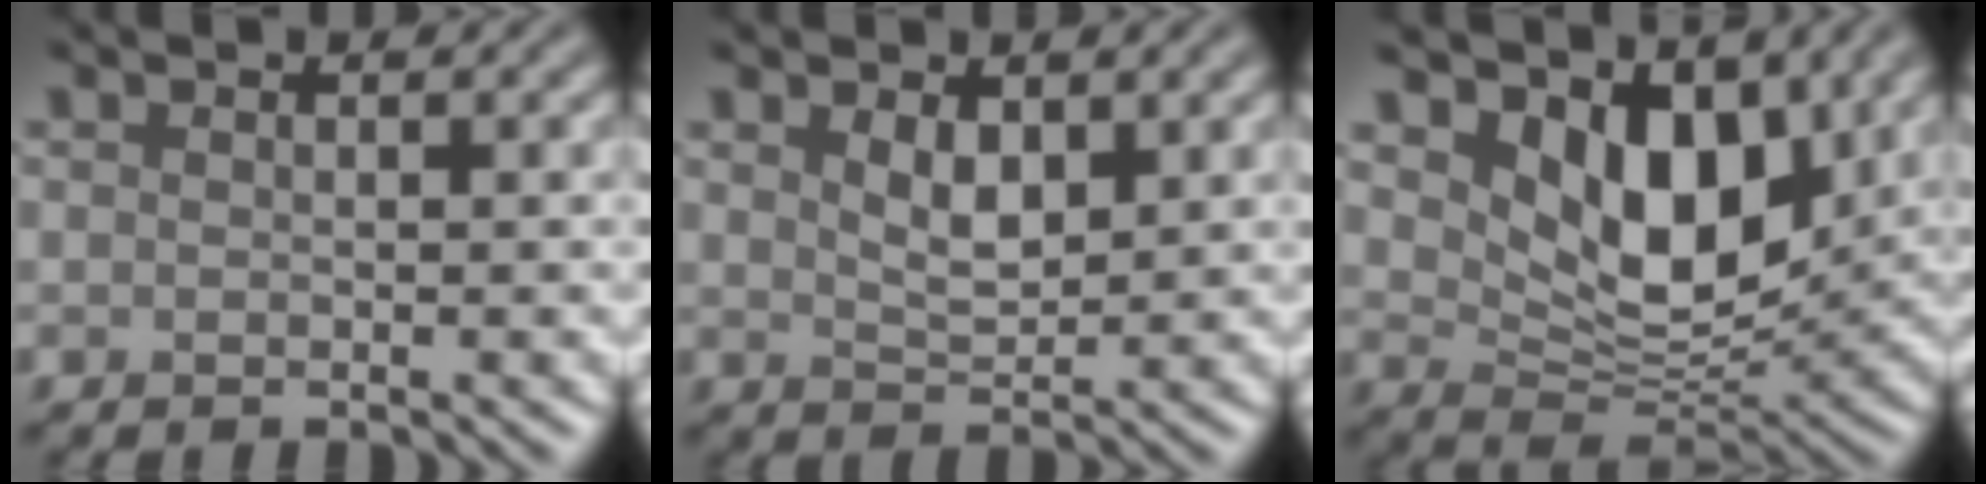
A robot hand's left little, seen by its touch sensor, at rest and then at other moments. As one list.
[{"total": 2.3, "force": [1.2, 1.2, 1.6], "torque": [-0.034, -0.004, 0.028]}, {"total": 7.1, "force": [3.1, 4.2, 4.8], "torque": [-0.083, -0.020, 0.049]}]